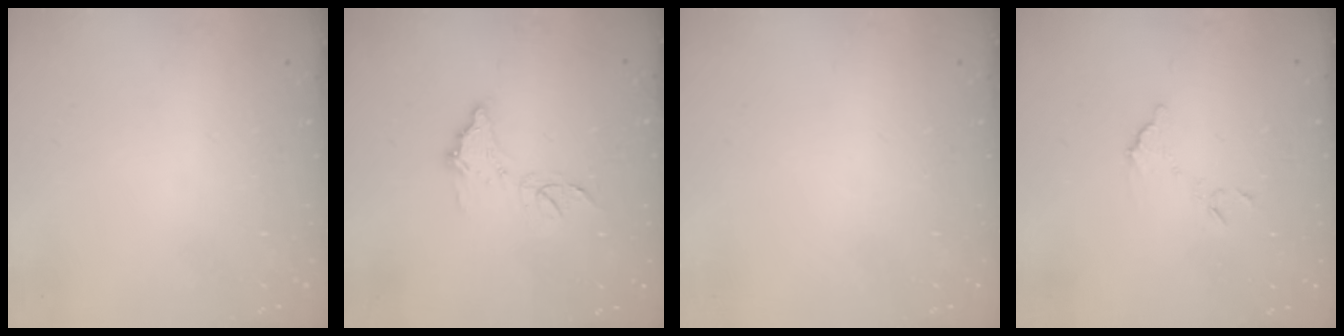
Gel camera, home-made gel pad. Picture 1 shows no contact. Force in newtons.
{"total": 10.1, "press": 10.1, "slide": 0.7}
{"total": 0.0}
{"total": 6.9, "press": 6.9, "slide": 0.5}